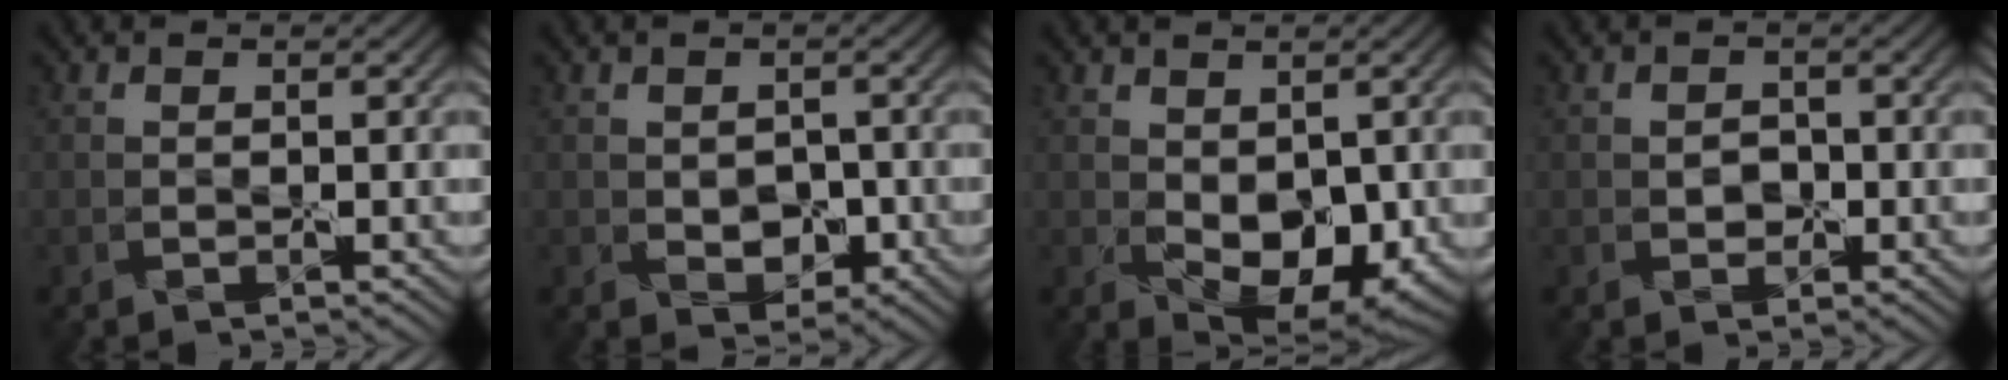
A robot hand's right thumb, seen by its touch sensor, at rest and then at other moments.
{"total": 1.6, "force": [-0.4, 1.4, 0.6], "torque": [-0.003, -0.004, -0.007]}
{"total": 5.9, "force": [-0.3, 3.8, 4.5], "torque": [-0.077, -0.020, 0.004]}
{"total": 0.8, "force": [-0.3, 0.7, -0.1], "torque": [0.007, 0.003, -0.007]}